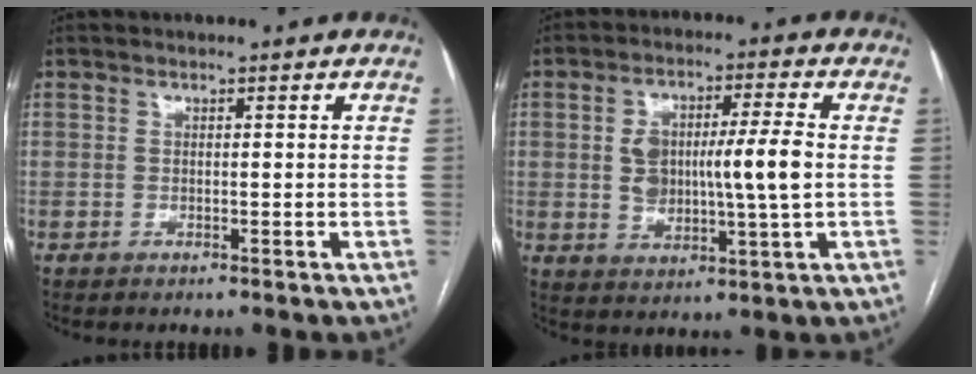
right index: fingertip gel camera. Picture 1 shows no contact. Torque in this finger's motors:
{"motor_torque": [1.58, 0.06, 0.76, 0.16]}